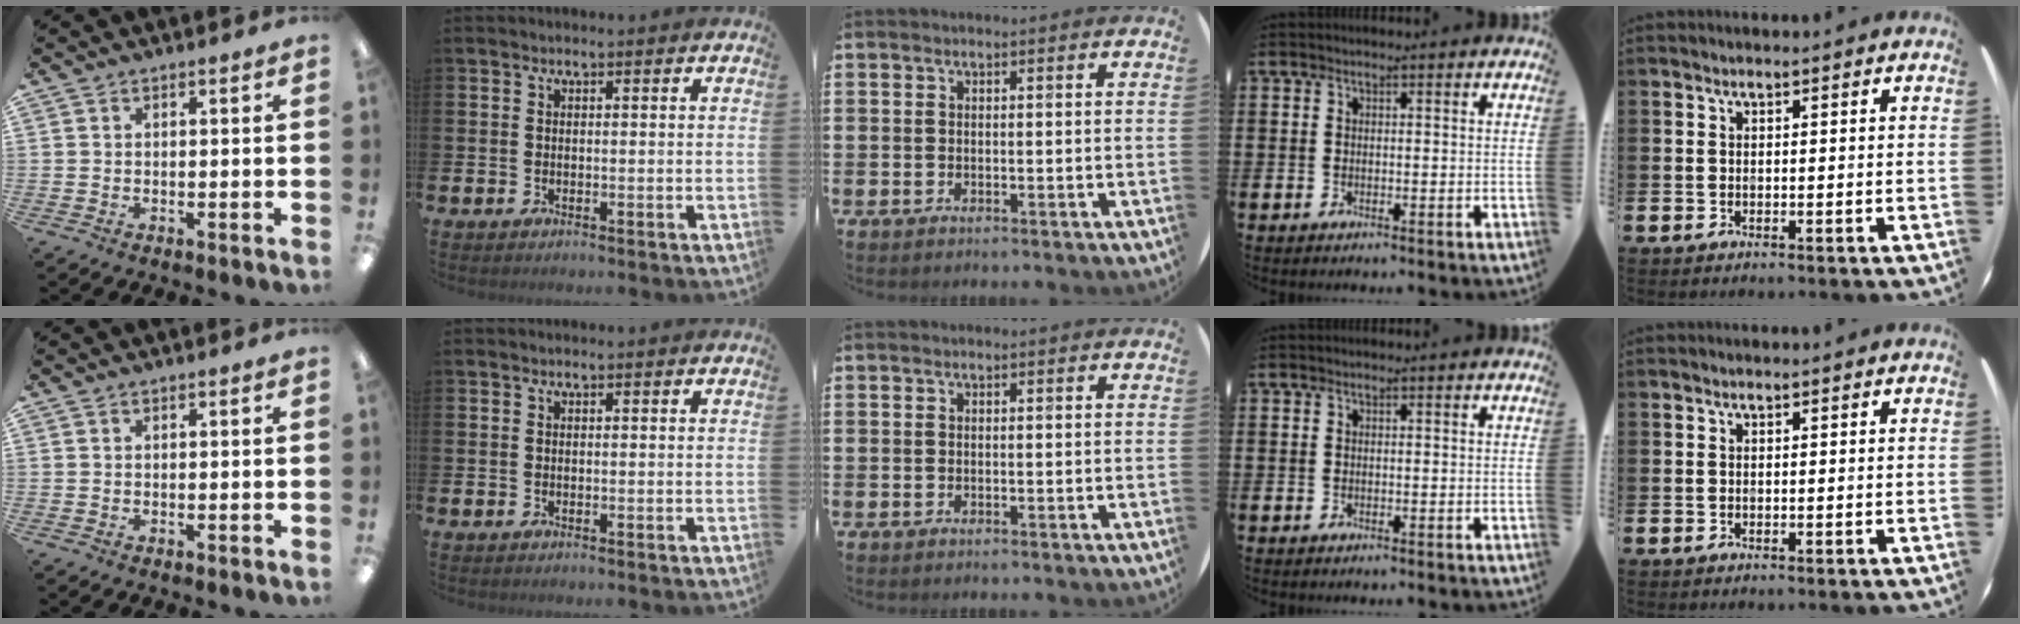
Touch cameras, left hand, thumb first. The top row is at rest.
{}